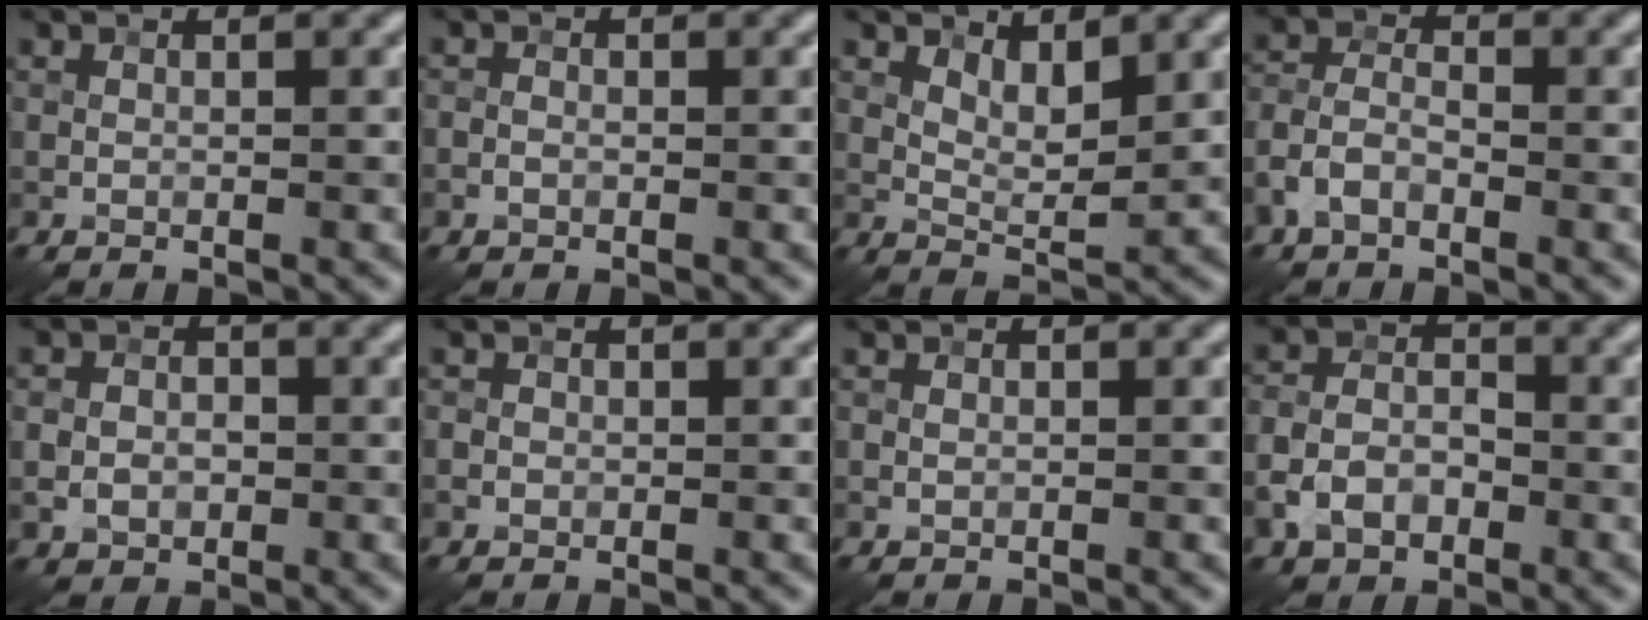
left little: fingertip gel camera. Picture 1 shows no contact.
{"total": 0.9, "force": [-0.3, 0.7, 0.4], "torque": [-0.008, 0.001, -0.010]}
{"total": 3.2, "force": [1.7, 1.4, 2.3], "torque": [-0.041, -0.006, 0.031]}
{"total": 3.2, "force": [-1.8, 1.9, 1.8], "torque": [-0.037, 0.007, -0.046]}
{"total": 2.7, "force": [-0.4, 2.2, 1.4], "torque": [-0.011, -0.002, -0.014]}
{"total": 1.0, "force": [-0.1, 1.0, 0.2], "torque": [0.005, -0.002, -0.001]}
{"total": 0.6, "force": [0.0, 0.5, 0.3], "torque": [-0.003, -0.002, -0.002]}
{"total": 4.4, "force": [-2.1, 3.1, 2.3], "torque": [-0.044, 0.001, -0.043]}